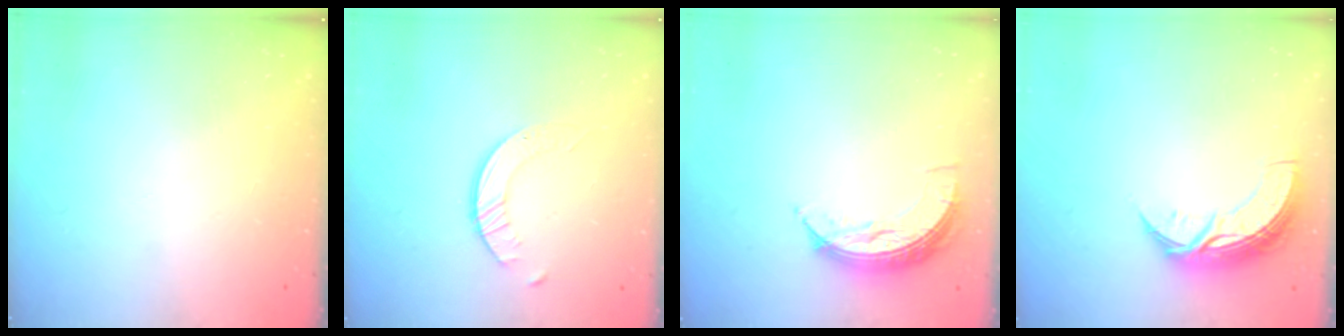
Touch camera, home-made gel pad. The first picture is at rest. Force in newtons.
{"total": 2.5, "press": 2.5, "slide": 0.3}
{"total": 7.8, "press": 7.8, "slide": 0.3}
{"total": 9.5, "press": 9.5, "slide": 0.8}